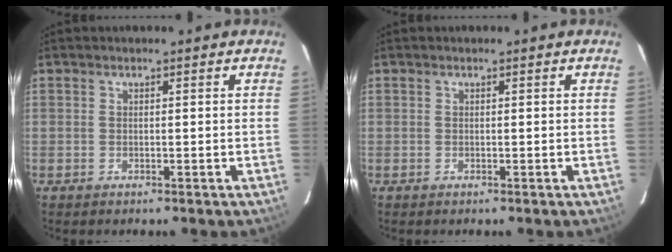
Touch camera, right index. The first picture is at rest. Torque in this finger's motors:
{"motor_torque": [-0.03, 0.00, 0.01, 0.00]}